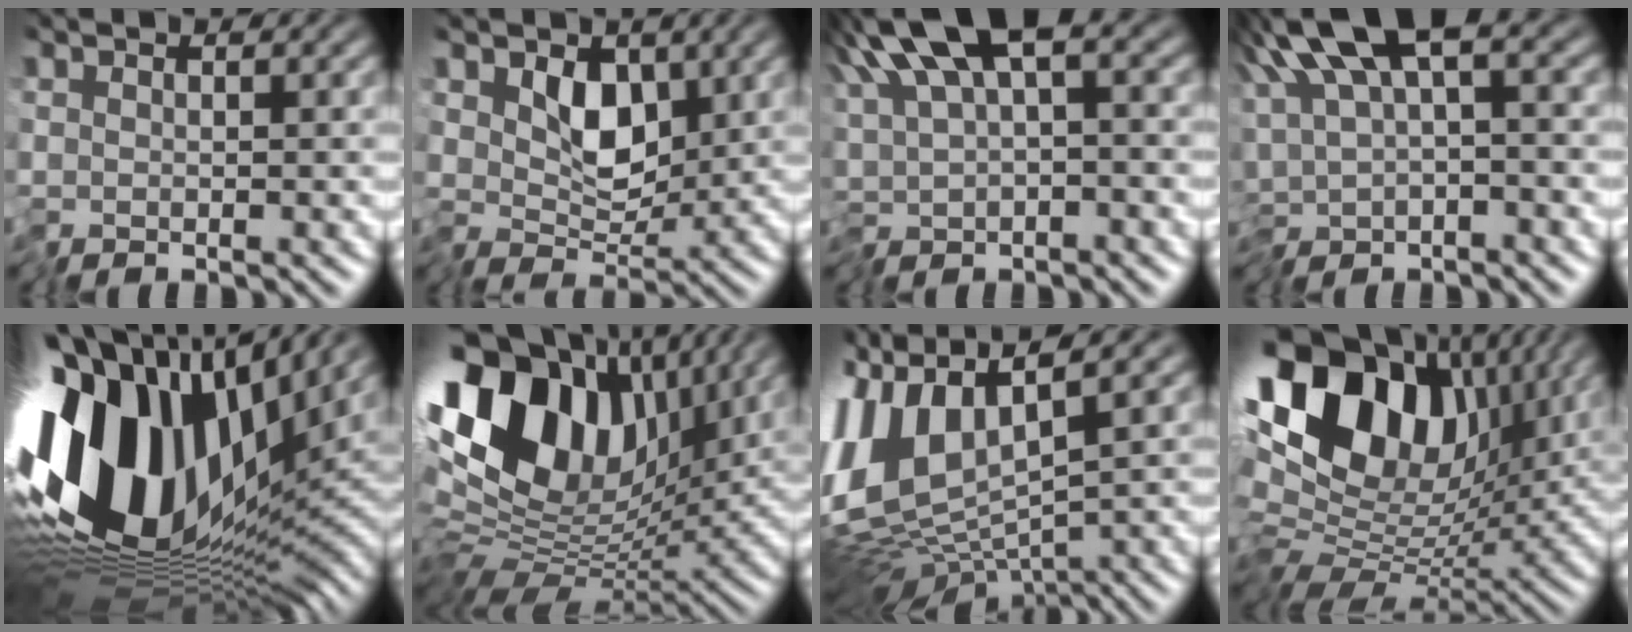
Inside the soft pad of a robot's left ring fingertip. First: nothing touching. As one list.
[{"total": 3.6, "force": [0.4, 2.4, 2.6], "torque": [-0.042, -0.013, 0.005]}, {"total": 11.0, "force": [2.6, 4.9, 9.5], "torque": [-0.201, 0.006, 0.048]}, {"total": 10.5, "force": [1.1, 5.0, 9.2], "torque": [-0.189, 0.004, 0.021]}, {"total": 17.8, "force": [2.5, 9.7, 14.7], "torque": [-0.288, -0.008, 0.037]}, {"total": 14.4, "force": [5.1, 8.8, 10.1], "torque": [-0.204, 0.032, 0.083]}, {"total": 11.6, "force": [0.9, 6.2, 9.7], "torque": [-0.227, 0.008, 0.020]}, {"total": 15.9, "force": [5.0, 9.9, 11.4], "torque": [-0.223, 0.019, 0.086]}]